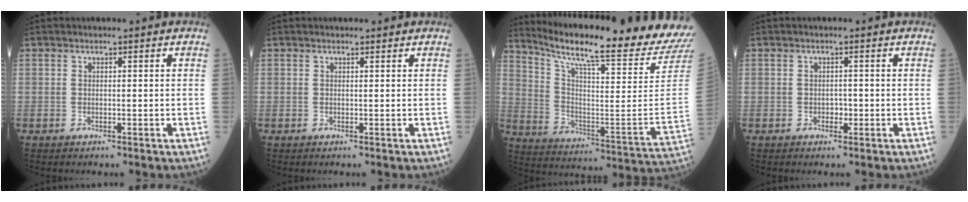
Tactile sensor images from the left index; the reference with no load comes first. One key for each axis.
{"total": 0.0}
{"total": 24.8, "fx": 22.3, "fy": -1.4, "fz": 10.7, "tx": -0.195, "ty": -0.111, "tz": 0.311}
{"total": 1.3, "fx": -0.8, "fy": 0.8, "fz": 0.6, "tx": -0.010, "ty": -0.002, "tz": -0.013}